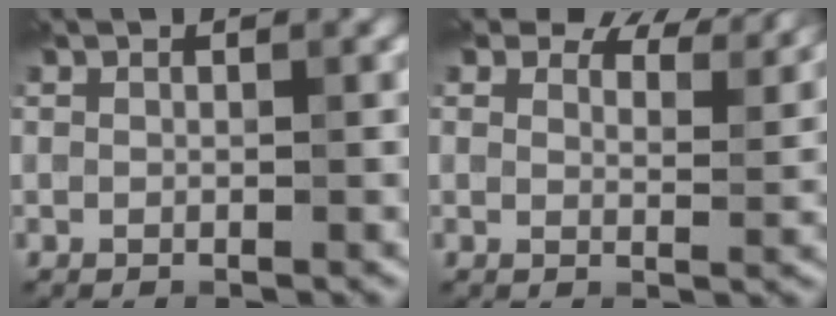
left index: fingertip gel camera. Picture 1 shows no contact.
{"total": 8.1, "force": [6.6, 3.0, 3.5], "torque": [-0.047, 0.008, 0.072]}